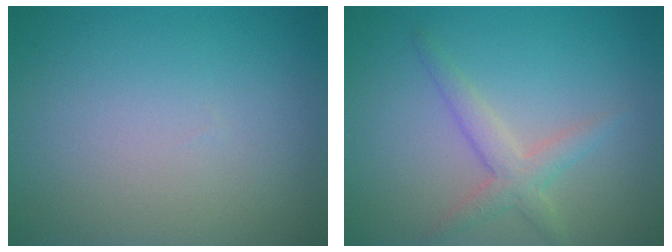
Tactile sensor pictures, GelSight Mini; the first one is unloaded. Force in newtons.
{"total": 2.5, "press": 2.5, "slide": 0.2}